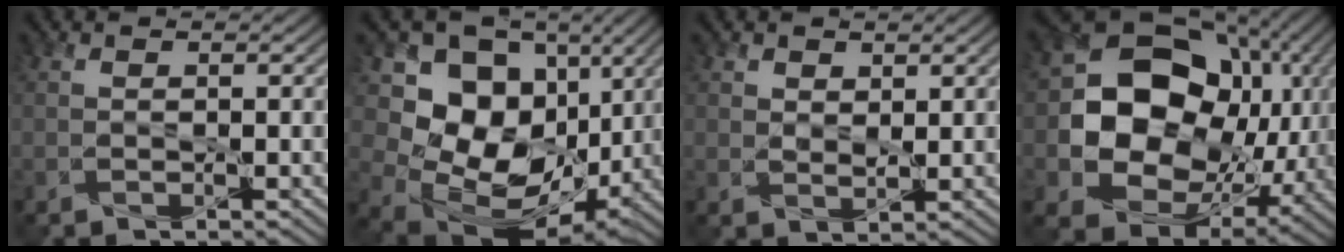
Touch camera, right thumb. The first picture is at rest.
{"total": 15.9, "force": [2.1, 12.6, 9.5], "torque": [-0.196, -0.012, 0.044]}
{"total": 2.0, "force": [1.3, 1.3, 0.8], "torque": [-0.022, -0.005, 0.027]}
{"total": 17.1, "force": [0.2, 13.9, 9.9], "torque": [-0.194, -0.041, 0.014]}